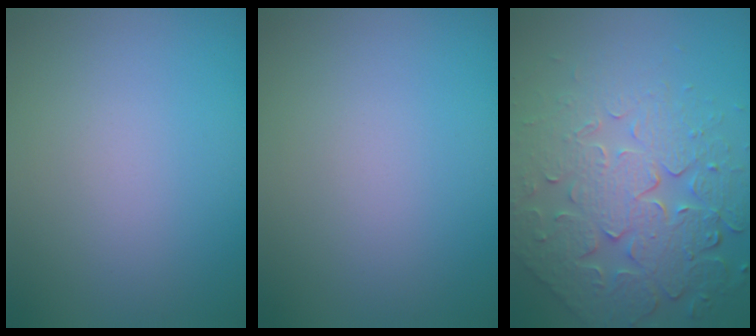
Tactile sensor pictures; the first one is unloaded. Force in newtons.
{"total": 0.0}
{"total": 7.8, "press": 5.7, "slide": 5.4}